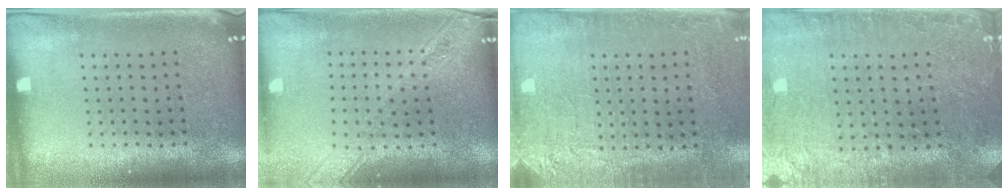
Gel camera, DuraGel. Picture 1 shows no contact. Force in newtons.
{"total": 2.2, "press": 1.9, "slide": 1.2}
{"total": 2.8, "press": 2.5, "slide": 1.1}
{"total": 0.7, "press": 0.7, "slide": 0.2}